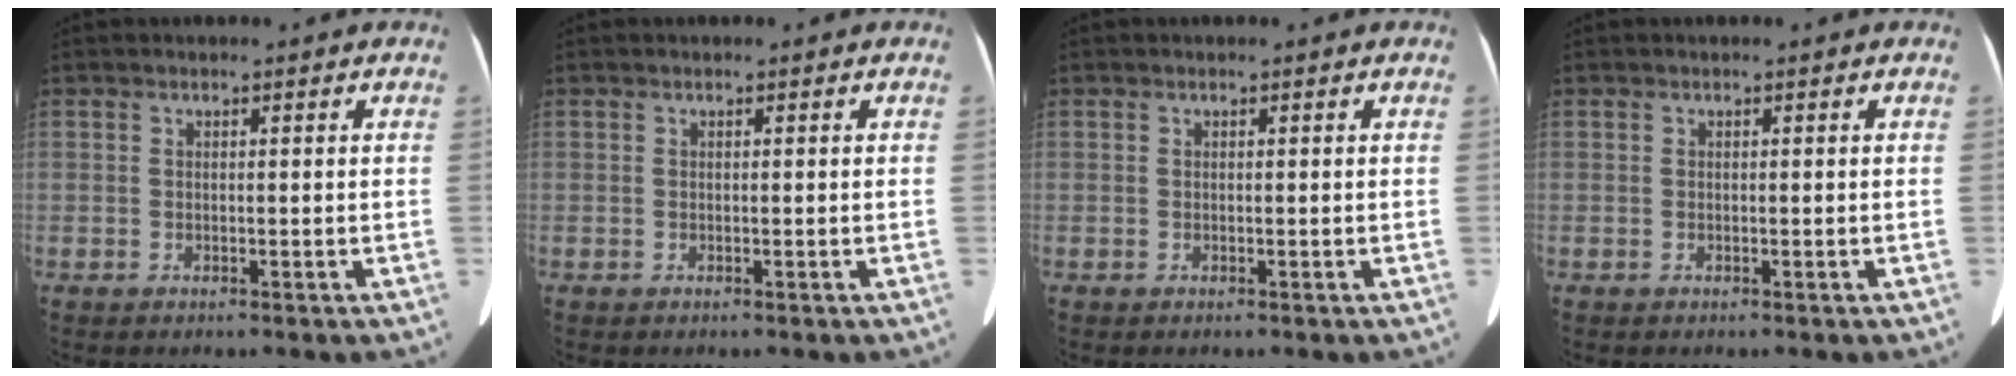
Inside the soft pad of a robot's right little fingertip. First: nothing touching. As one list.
[{"total": 0.0}, {"total": 0.0}, {"total": 0.0}]